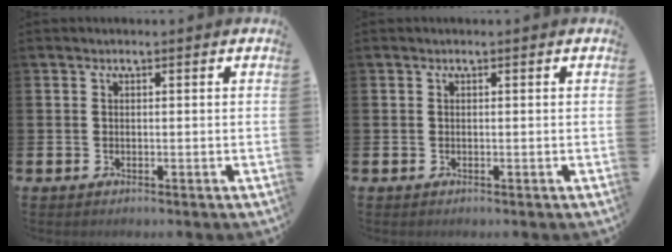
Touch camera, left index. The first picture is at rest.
{"total": 0.0}